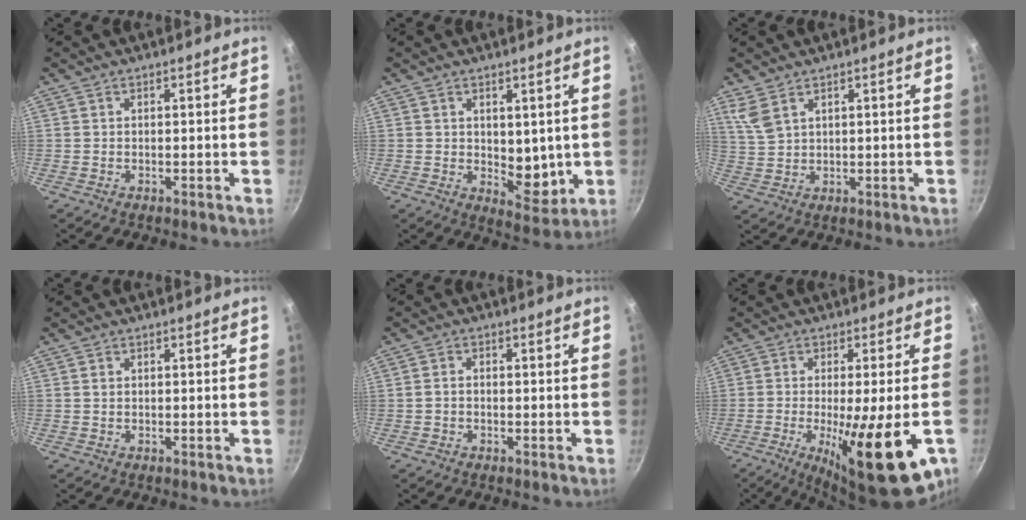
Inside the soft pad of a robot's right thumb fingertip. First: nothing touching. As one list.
[{"total": 6.9, "force": [1.1, 4.4, 5.2], "torque": [-0.052, -0.032, 0.022]}, {"total": 4.4, "force": [2.8, 2.3, 2.6], "torque": [-0.052, -0.011, 0.067]}, {"total": 0.8, "force": [0.1, 0.7, 0.3], "torque": [-0.004, 0.003, 0.002]}, {"total": 1.7, "force": [-0.5, 1.2, 1.0], "torque": [-0.019, 0.012, -0.011]}, {"total": 17.7, "force": [-5.8, 3.8, 16.2], "torque": [-0.239, -0.013, -0.082]}]